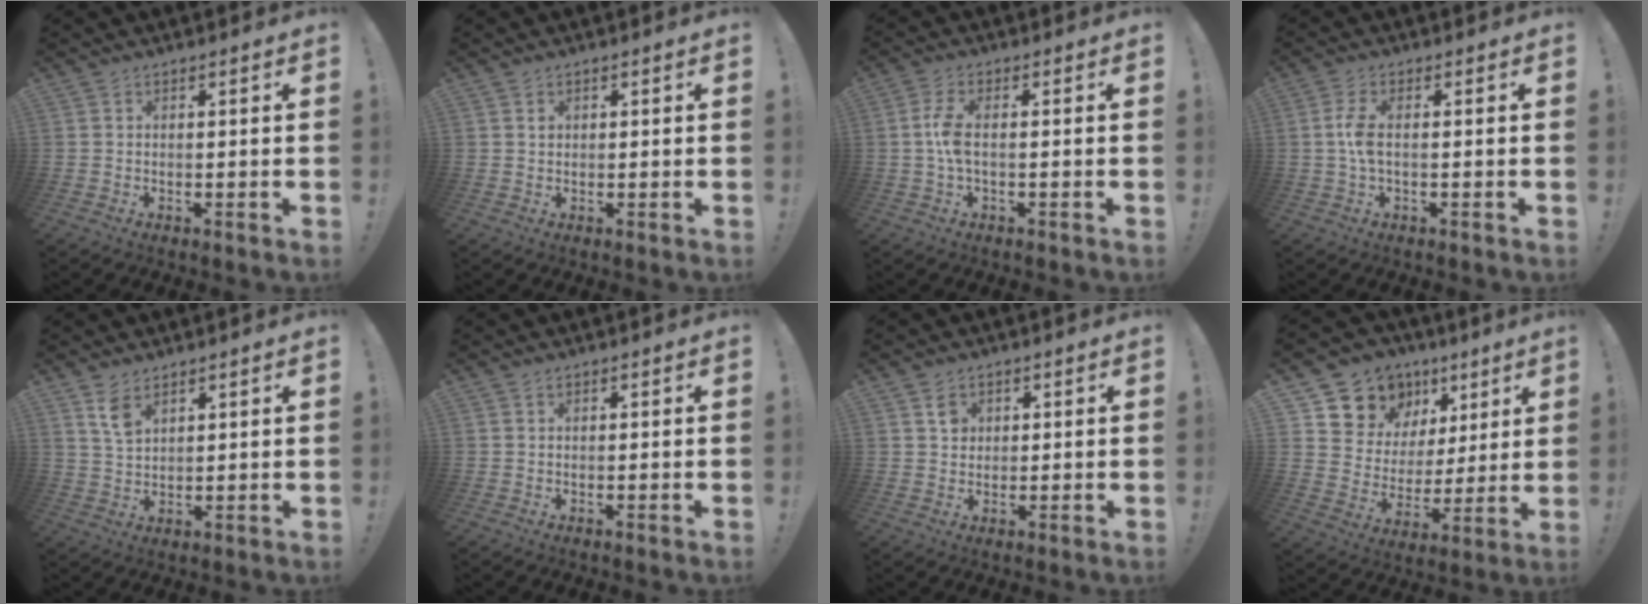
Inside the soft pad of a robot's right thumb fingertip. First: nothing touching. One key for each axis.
{"total": 0.7, "fx": 0.3, "fy": 0.6, "fz": 0.0, "tx": 0.008, "ty": -0.002, "tz": 0.004}
{"total": 6.0, "fx": -0.4, "fy": 1.9, "fz": 5.7, "tx": -0.125, "ty": 0.000, "tz": -0.010}
{"total": 5.0, "fx": -0.3, "fy": 1.4, "fz": 4.8, "tx": -0.105, "ty": 0.002, "tz": -0.008}
{"total": 5.2, "fx": 3.2, "fy": 2.5, "fz": 3.2, "tx": -0.046, "ty": -0.020, "tz": 0.058}
{"total": 0.0}
{"total": 2.9, "fx": 1.1, "fy": 2.6, "fz": 0.8, "tx": 0.010, "ty": -0.009, "tz": 0.015}
{"total": 12.3, "fx": 7.8, "fy": 9.3, "fz": 1.9, "tx": -0.043, "ty": -0.061, "tz": 0.165}